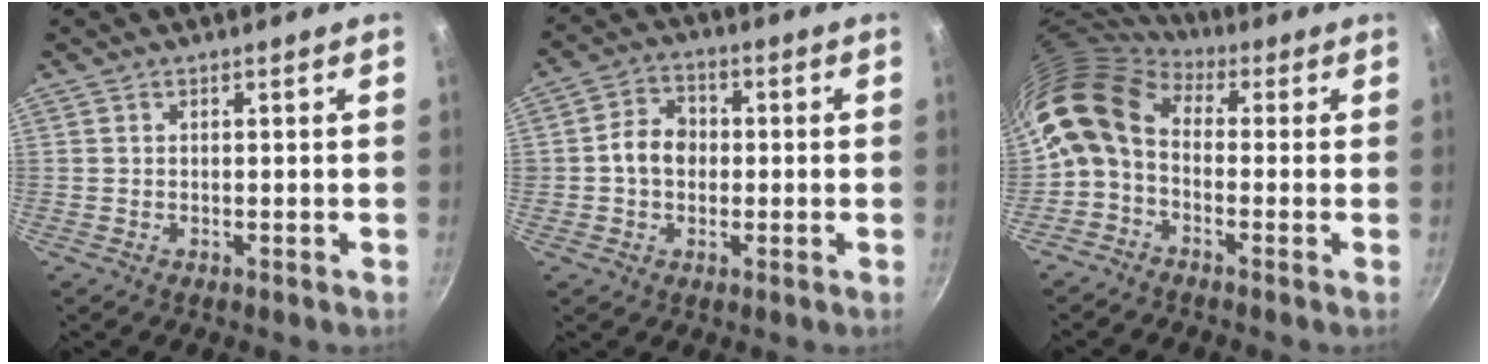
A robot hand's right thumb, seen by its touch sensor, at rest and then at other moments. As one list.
[{"total": 6.9, "force": [-0.2, 5.7, 3.9], "torque": [-0.037, 0.016, -0.014]}, {"total": 10.6, "force": [0.3, 7.3, 7.7], "torque": [-0.140, 0.026, -0.018]}]